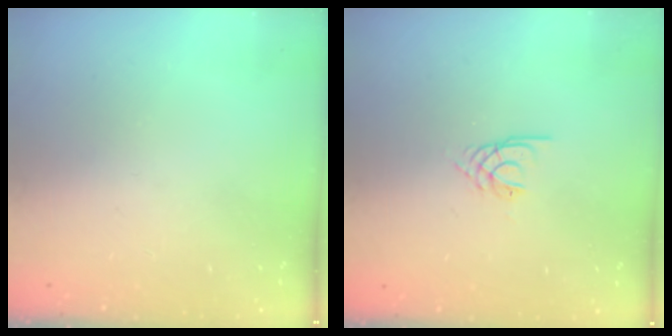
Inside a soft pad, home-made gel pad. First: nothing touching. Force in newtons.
{"total": 2.3, "press": 2.3, "slide": 0.4}